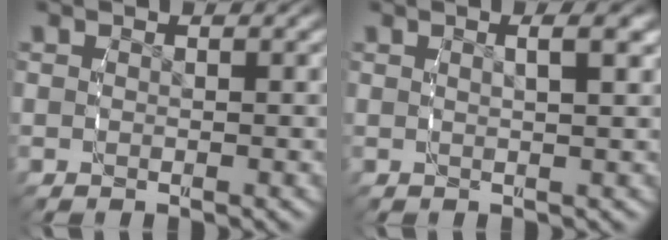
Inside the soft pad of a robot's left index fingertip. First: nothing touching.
{"total": 1.8, "force": [0.7, -0.3, 1.6], "torque": [-0.023, 0.003, 0.015]}